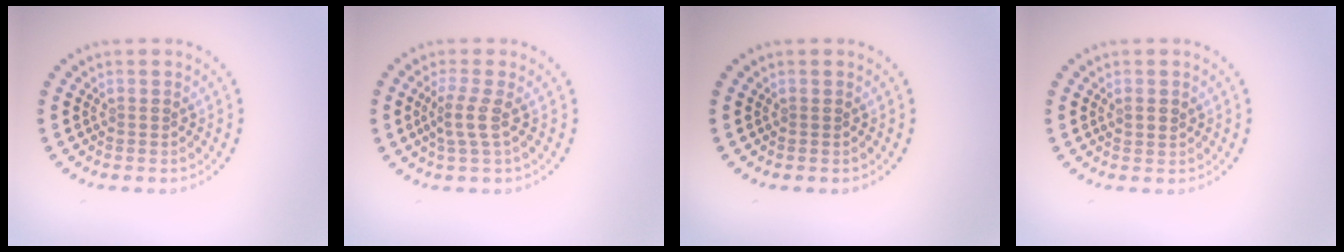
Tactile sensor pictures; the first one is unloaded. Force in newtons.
{"total": 2.2, "press": 1.7, "slide": 1.3}
{"total": 0.0}
{"total": 1.1, "press": 1.0, "slide": 0.4}